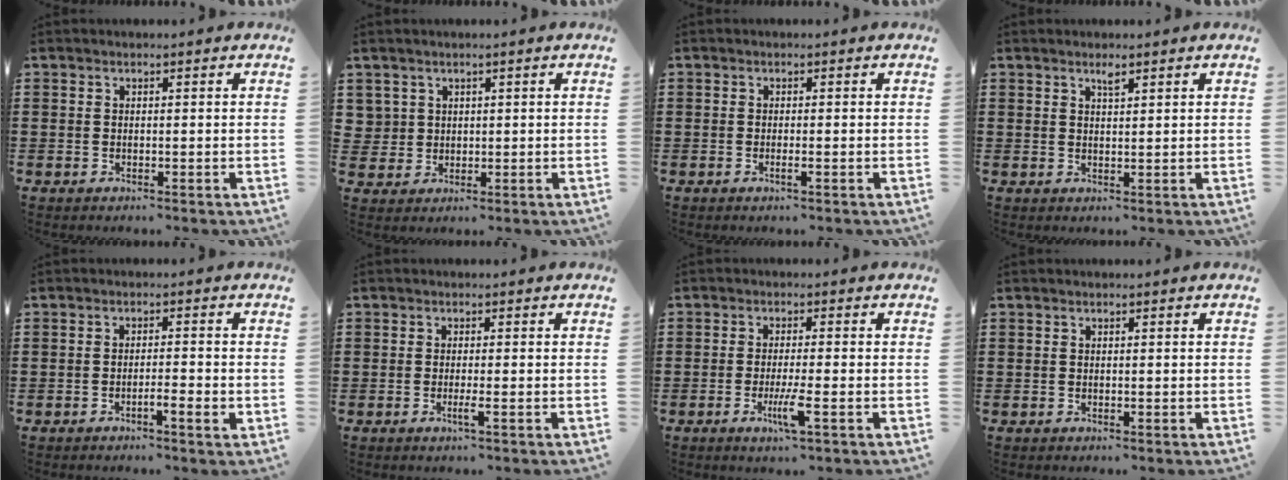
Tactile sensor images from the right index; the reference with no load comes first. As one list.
[{"total": 2.5, "force": [1.1, 2.2, 0.0], "torque": [-0.012, 0.010, 0.020]}, {"total": 0.9, "force": [-0.5, -0.1, 0.8], "torque": [-0.013, -0.005, -0.008]}, {"total": 1.4, "force": [1.0, 0.3, 0.9], "torque": [-0.020, 0.001, 0.018]}, {"total": 2.8, "force": [-1.4, 0.1, 2.4], "torque": [-0.041, -0.004, -0.024]}, {"total": 1.9, "force": [-0.9, 0.0, 1.7], "torque": [-0.035, -0.006, -0.018]}, {"total": 4.6, "force": [-1.9, 0.1, 4.2], "torque": [-0.082, -0.019, -0.034]}, {"total": 0.0}]